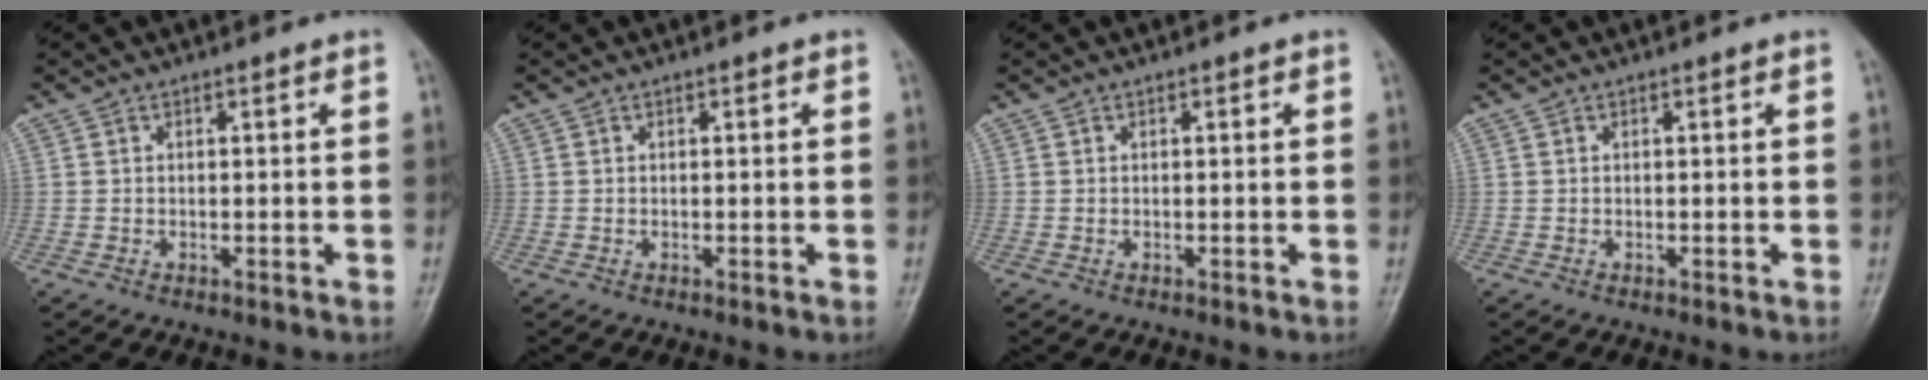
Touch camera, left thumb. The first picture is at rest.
{"total": 0.0}
{"total": 0.0}
{"total": 0.0}